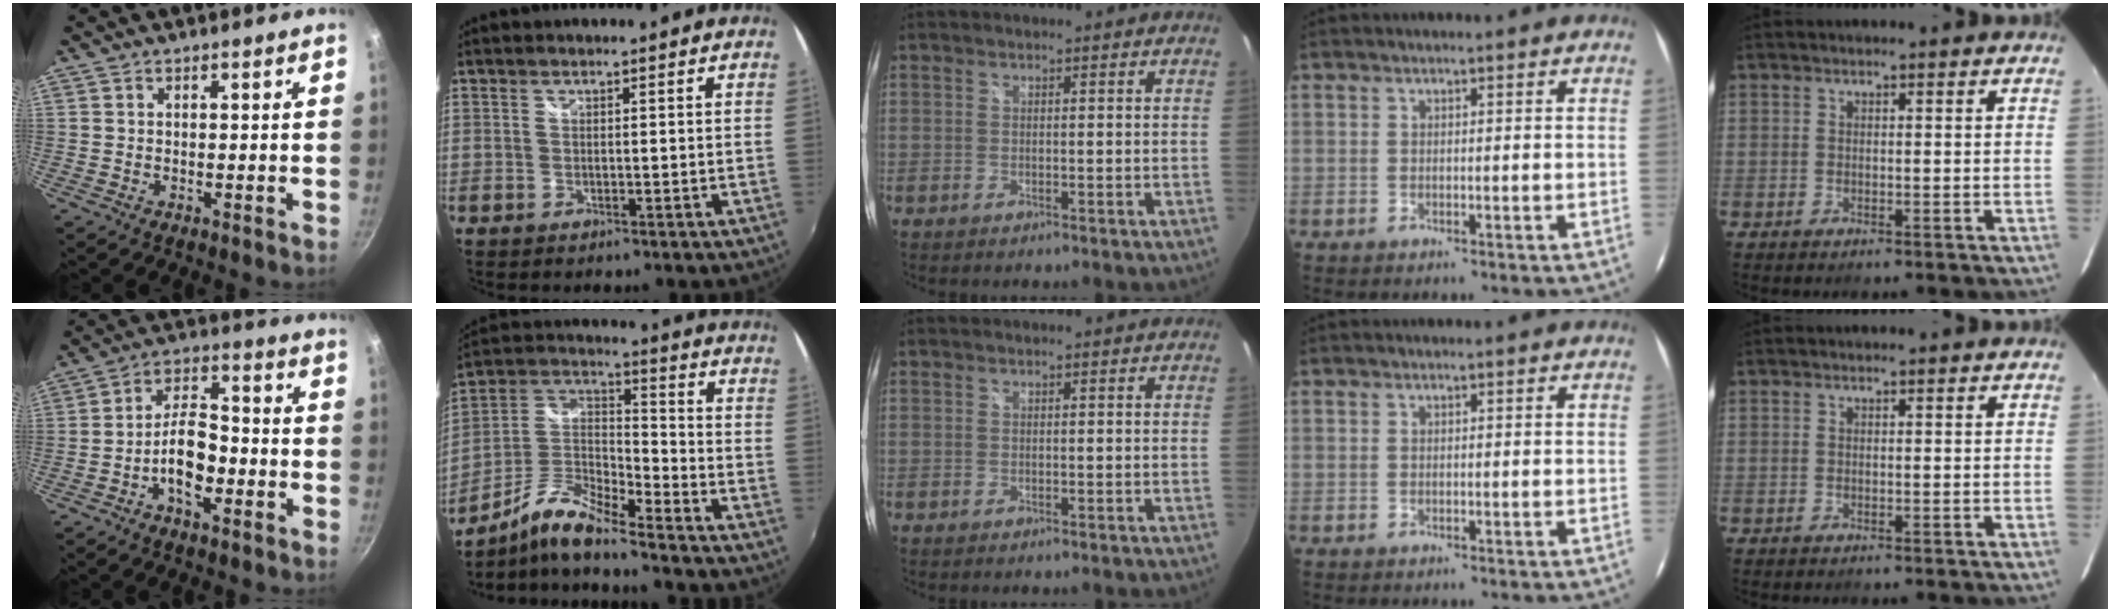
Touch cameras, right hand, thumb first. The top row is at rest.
{"thumb": {"total": 9.3, "force": [-3.2, 4.5, 7.4], "torque": [-0.116, 0.038, -0.061]}, "index": {"total": 10.8, "force": [-8.7, 0.9, 6.3], "torque": [-0.145, 0.012, -0.179]}}